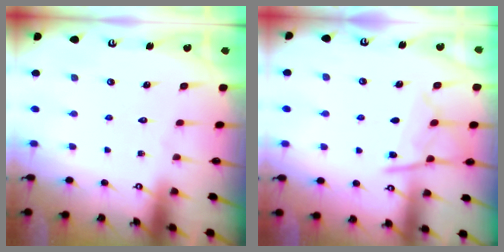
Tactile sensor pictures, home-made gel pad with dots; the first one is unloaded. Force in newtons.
{"total": 10.3, "press": 10.2, "slide": 1.0}